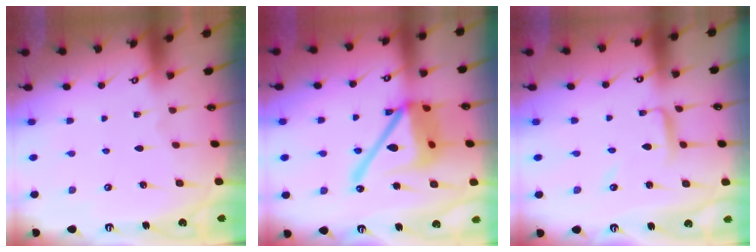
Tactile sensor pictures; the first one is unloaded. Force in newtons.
{"total": 19.3, "press": 19.1, "slide": 2.4}
{"total": 6.2, "press": 6.2, "slide": 0.4}